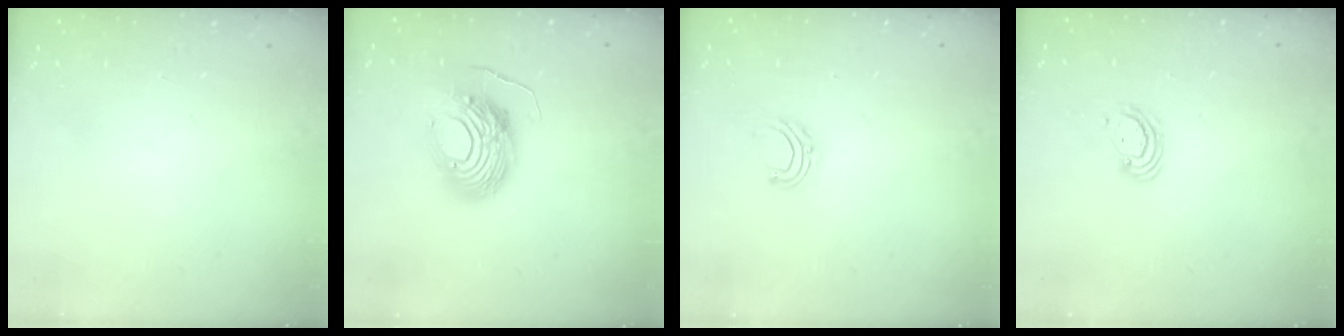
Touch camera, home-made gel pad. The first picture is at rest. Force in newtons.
{"total": 12.4, "press": 12.3, "slide": 1.1}
{"total": 5.9, "press": 5.9, "slide": 0.4}
{"total": 2.8, "press": 2.8, "slide": 0.3}